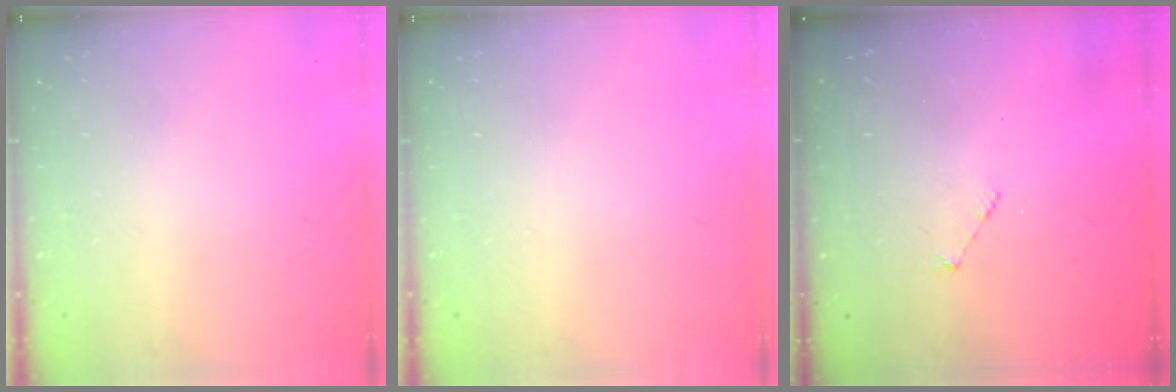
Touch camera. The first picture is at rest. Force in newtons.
{"total": 0.0}
{"total": 2.6, "press": 2.6, "slide": 0.2}